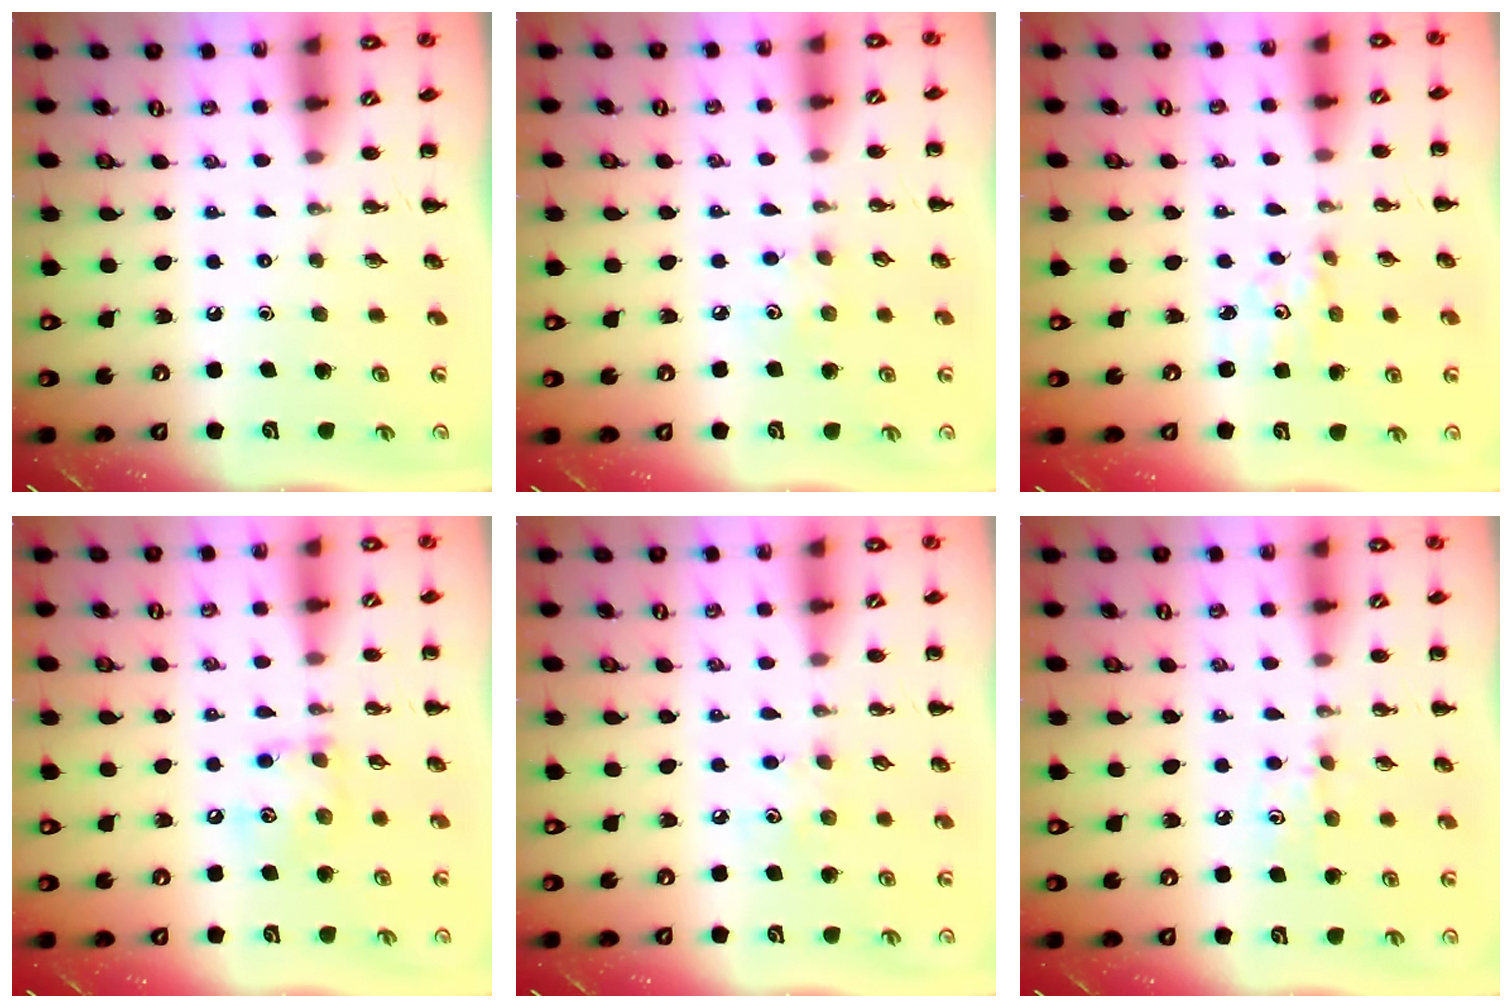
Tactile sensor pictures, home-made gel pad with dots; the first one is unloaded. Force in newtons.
{"total": 3.7, "press": 3.6, "slide": 0.9}
{"total": 2.4, "press": 2.3, "slide": 0.8}
{"total": 9.6, "press": 9.5, "slide": 1.3}
{"total": 4.5, "press": 4.3, "slide": 1.1}
{"total": 6.5, "press": 6.3, "slide": 1.8}